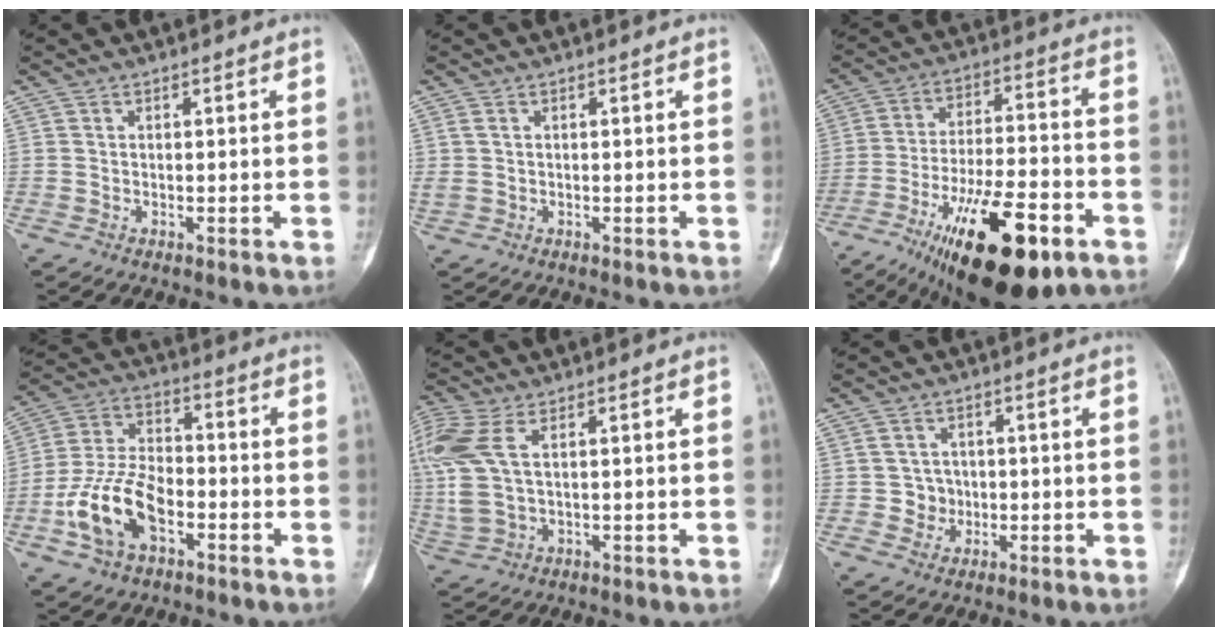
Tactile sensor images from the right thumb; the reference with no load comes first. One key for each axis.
{"total": 1.7, "fx": 0.3, "fy": 1.3, "fz": 1.1, "tx": -0.046, "ty": 0.004, "tz": 0.012}
{"total": 22.6, "fx": -11.5, "fy": 8.0, "fz": 17.8, "tx": -0.289, "ty": 0.045, "tz": -0.179}
{"total": 14.2, "fx": -5.0, "fy": 8.3, "fz": 10.4, "tx": -0.201, "ty": 0.032, "tz": -0.095}
{"total": 11.0, "fx": 3.2, "fy": 5.4, "fz": 9.1, "tx": -0.251, "ty": 0.012, "tz": 0.076}
{"total": 3.4, "fx": -0.3, "fy": 3.4, "fz": 0.6, "tx": 0.015, "ty": 0.009, "tz": -0.005}